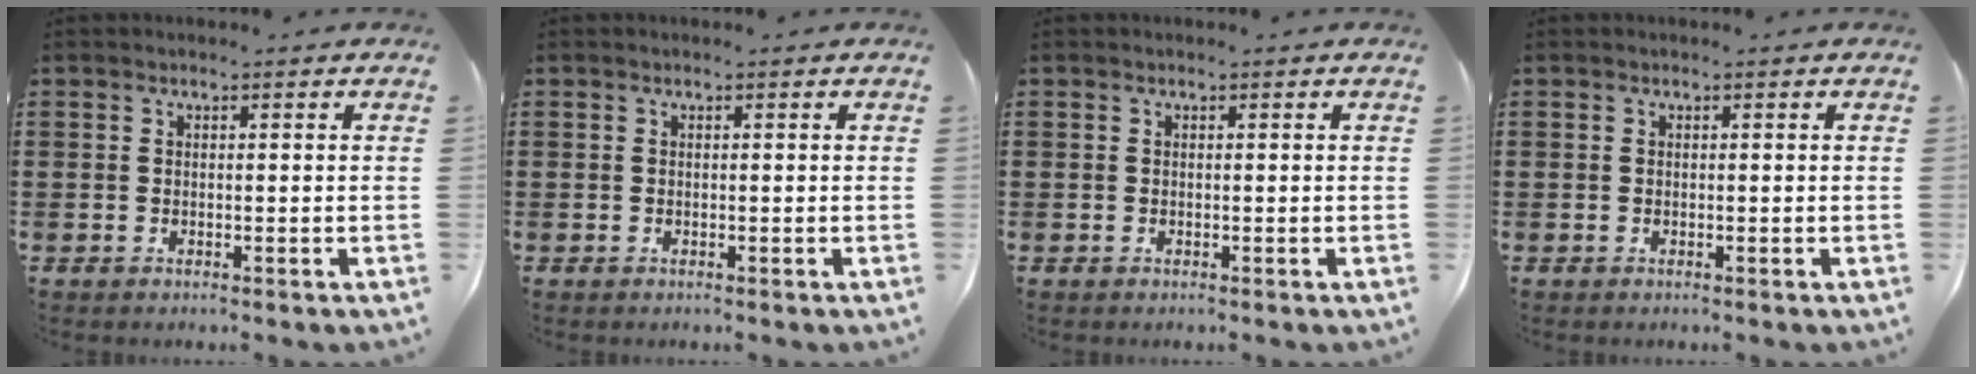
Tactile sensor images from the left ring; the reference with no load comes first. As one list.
[{"total": 0.0}, {"total": 0.0}, {"total": 0.0}]